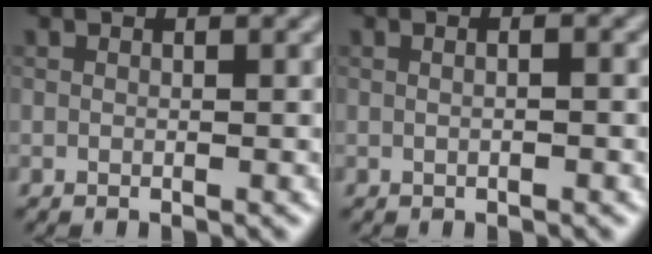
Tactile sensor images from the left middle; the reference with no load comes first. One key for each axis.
{"total": 3.2, "fx": 1.0, "fy": 1.7, "fz": 2.5, "tx": -0.019, "ty": 0.033, "tz": -0.021}